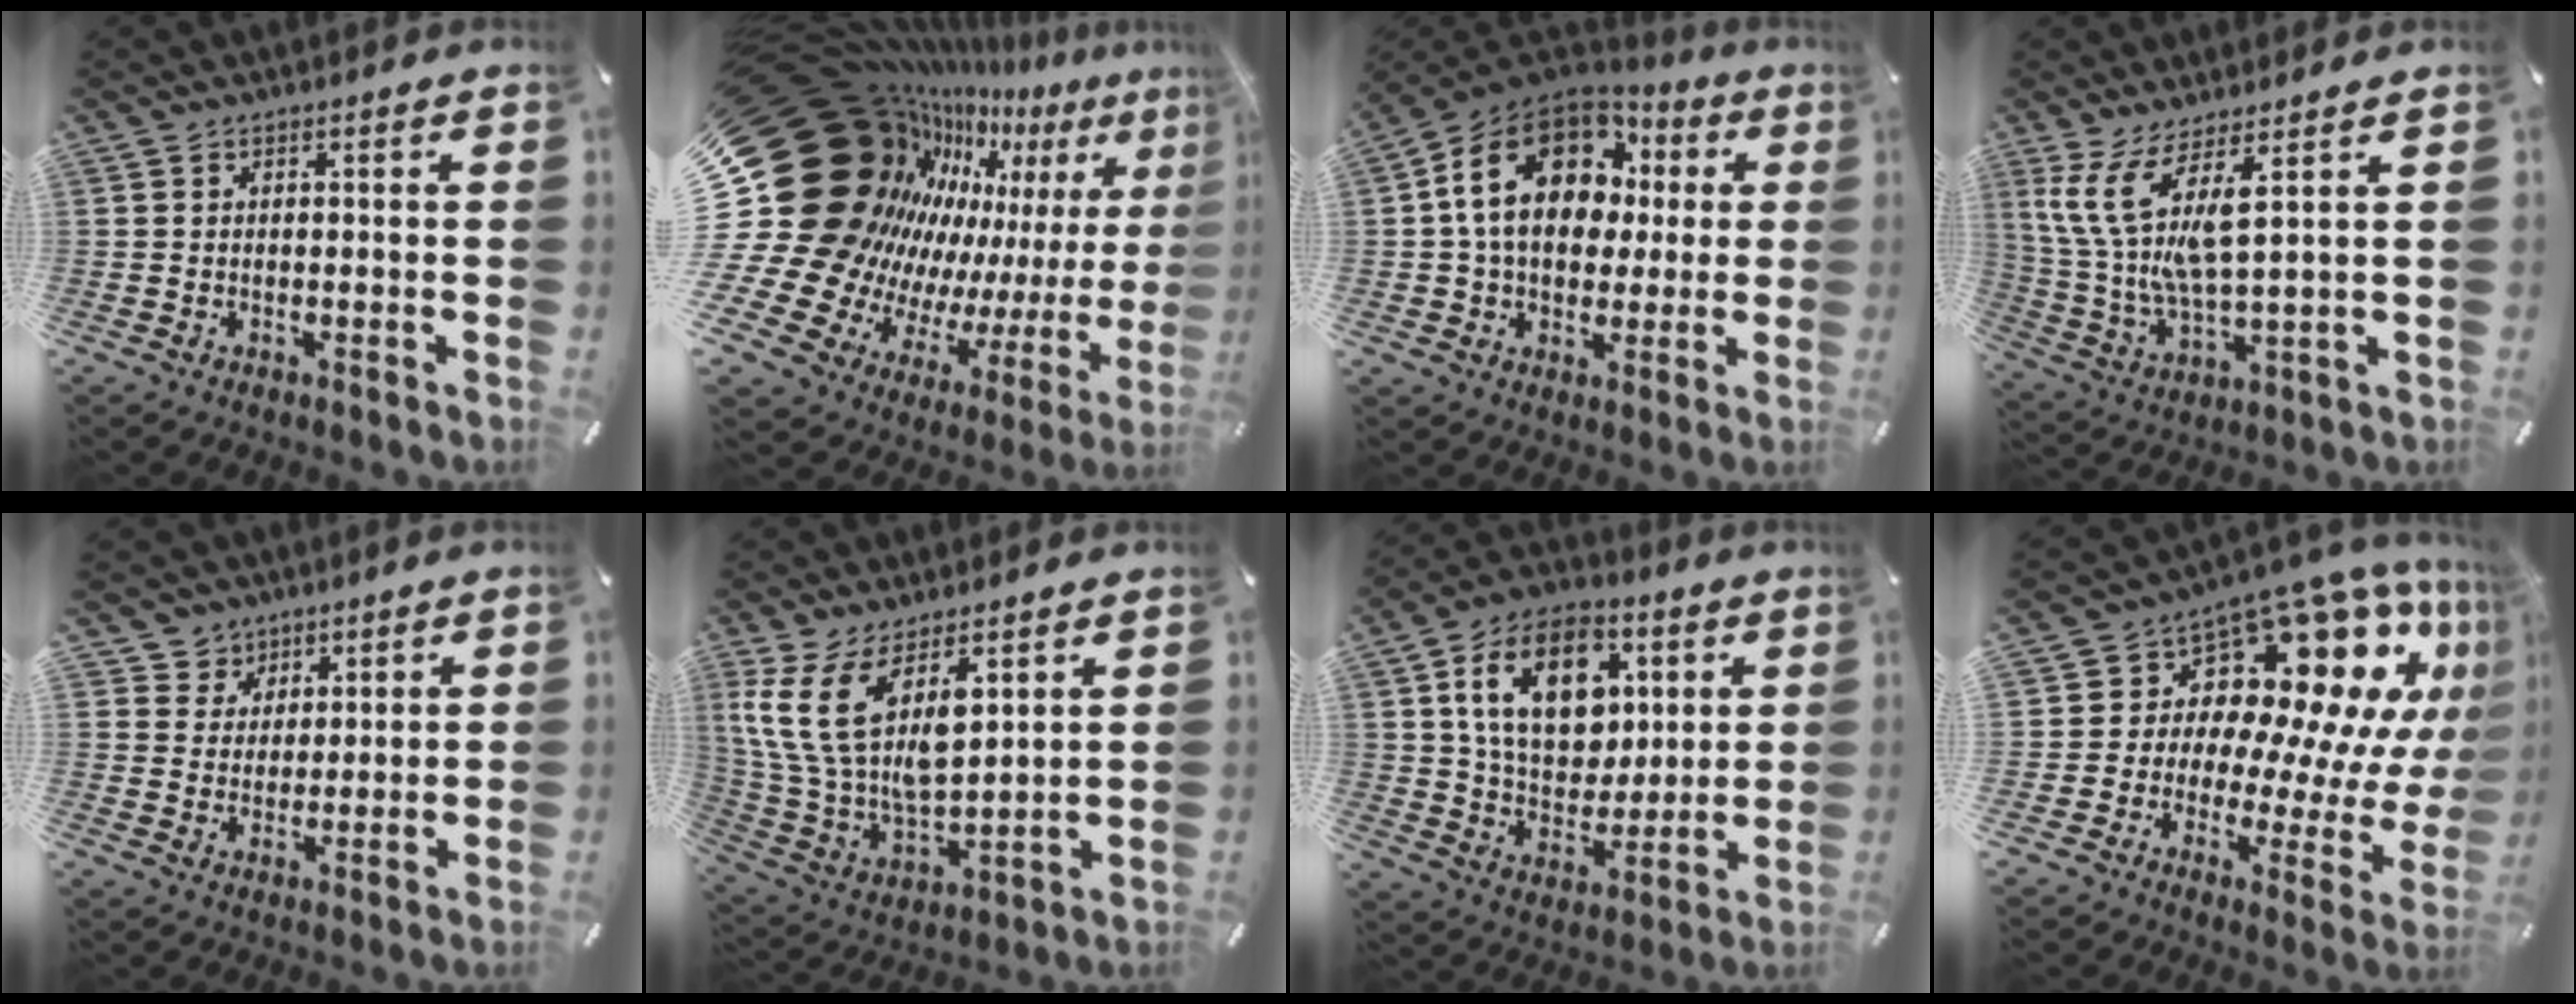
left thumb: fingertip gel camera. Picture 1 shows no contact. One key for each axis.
{"total": 30.1, "fx": 9.6, "fy": 22.4, "fz": 17.6, "tx": -0.225, "ty": -0.148, "tz": 0.262}
{"total": 18.7, "fx": 4.2, "fy": 14.0, "fz": 11.7, "tx": -0.223, "ty": -0.002, "tz": 0.075}
{"total": 10.7, "fx": 5.9, "fy": 1.9, "fz": 8.7, "tx": -0.210, "ty": -0.039, "tz": 0.101}
{"total": 5.6, "fx": 3.2, "fy": 4.6, "fz": -0.4, "tx": -0.001, "ty": -0.017, "tz": 0.059}
{"total": 15.1, "fx": 7.6, "fy": 8.0, "fz": 10.3, "tx": -0.250, "ty": -0.042, "tz": 0.139}
{"total": 17.3, "fx": 5.3, "fy": 12.5, "fz": 10.6, "tx": -0.178, "ty": 0.002, "tz": 0.100}
{"total": 16.8, "fx": 10.1, "fy": 10.1, "fz": 8.8, "tx": -0.118, "ty": -0.112, "tz": 0.178}